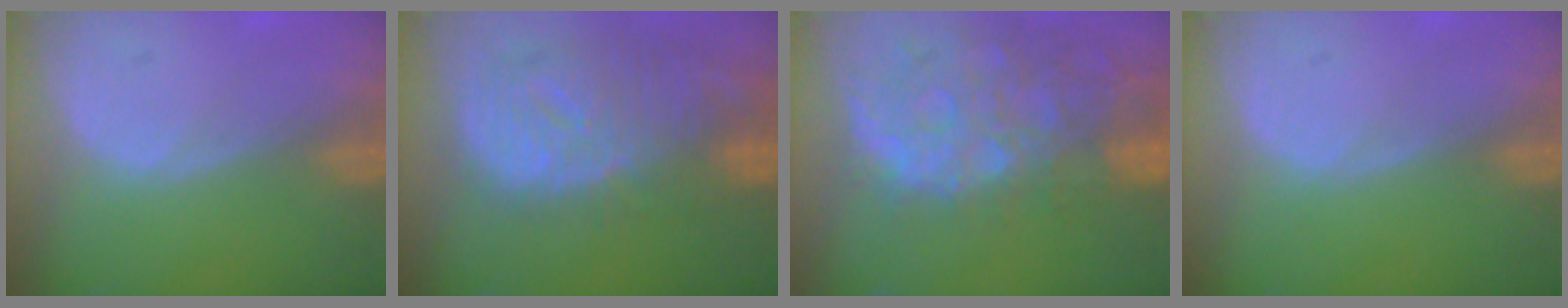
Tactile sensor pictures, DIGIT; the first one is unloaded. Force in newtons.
{"total": 12.4, "press": 10.7, "slide": 6.3}
{"total": 13.6, "press": 11.1, "slide": 7.9}
{"total": 0.0}